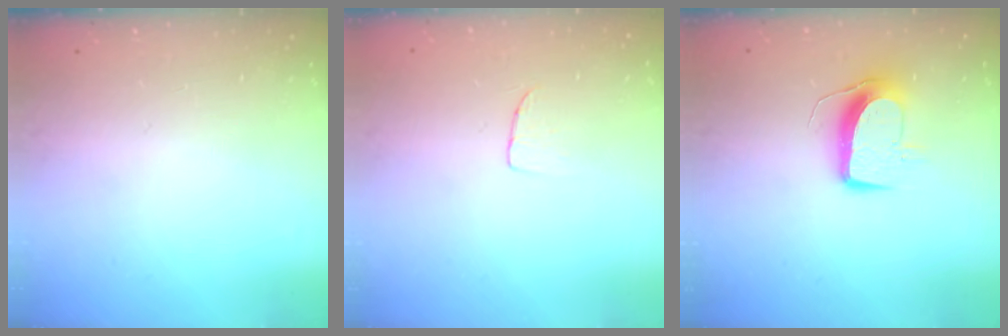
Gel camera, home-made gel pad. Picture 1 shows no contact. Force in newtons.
{"total": 4.1, "press": 4.0, "slide": 0.2}
{"total": 9.8, "press": 9.8, "slide": 0.4}